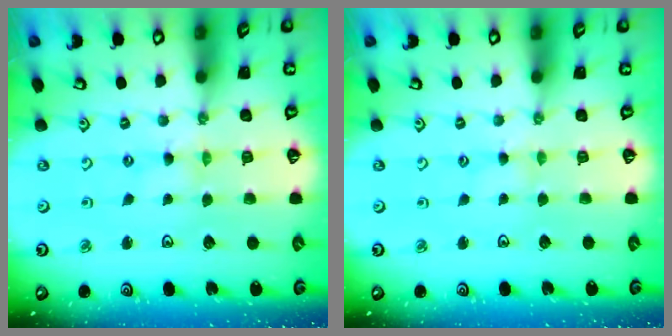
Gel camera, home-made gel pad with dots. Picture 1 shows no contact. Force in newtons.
{"total": 1.3, "press": 1.3, "slide": 0.2}